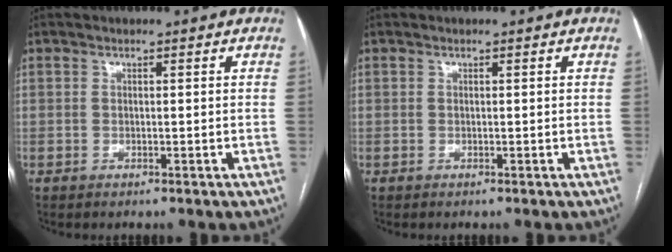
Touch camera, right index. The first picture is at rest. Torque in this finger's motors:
{"motor_torque": [0.00, 0.00, 0.00, 0.00]}